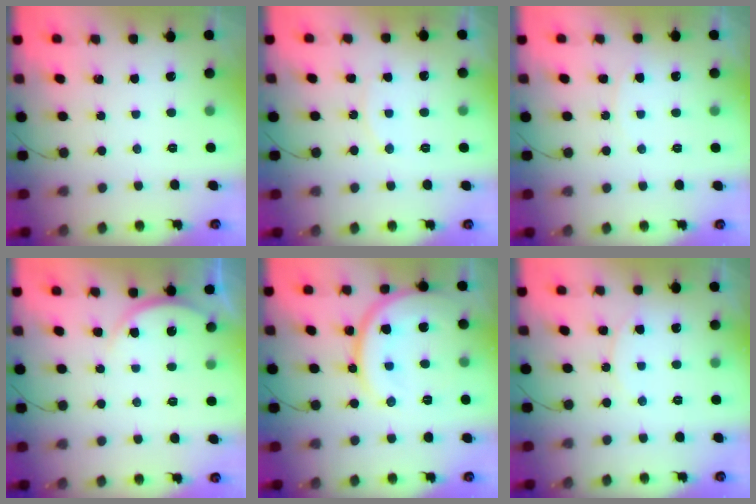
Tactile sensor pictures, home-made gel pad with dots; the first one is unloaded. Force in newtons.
{"total": 6.3, "press": 6.3, "slide": 0.2}
{"total": 7.1, "press": 7.1, "slide": 0.5}
{"total": 4.8, "press": 4.7, "slide": 0.6}
{"total": 15.7, "press": 15.6, "slide": 1.5}
{"total": 8.0, "press": 7.9, "slide": 0.7}